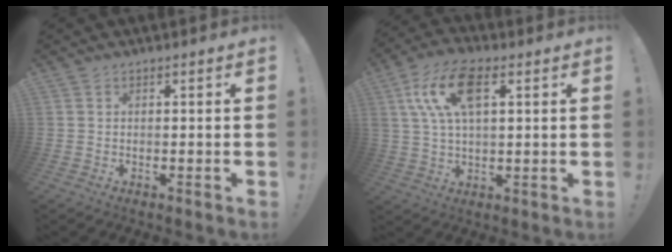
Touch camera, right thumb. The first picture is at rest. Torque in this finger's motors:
{"motor_torque": [-0.04, 1.11, 0.29, -0.01, 0.29]}